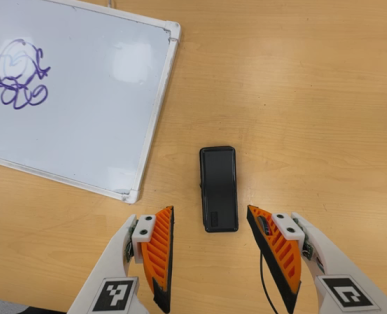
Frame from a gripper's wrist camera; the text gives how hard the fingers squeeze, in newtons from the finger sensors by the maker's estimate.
{"total": 0.0}